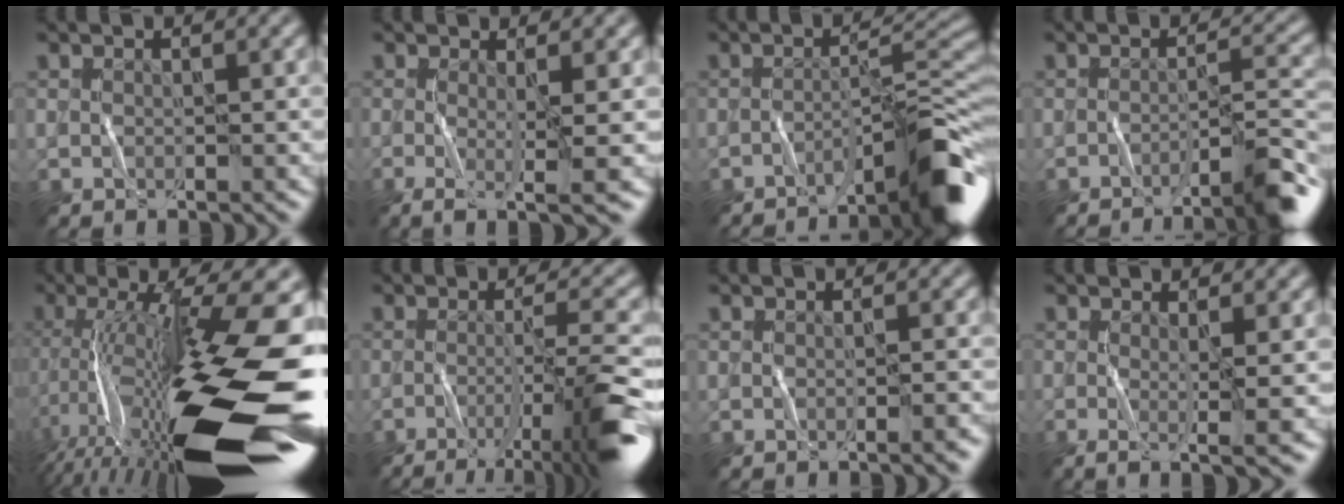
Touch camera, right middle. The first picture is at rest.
{"total": 4.1, "force": [-0.6, 0.7, 4.0], "torque": [-0.078, -0.009, -0.011]}
{"total": 6.4, "force": [-4.2, 0.5, 4.8], "torque": [-0.061, 0.020, -0.071]}
{"total": 5.2, "force": [-3.6, 0.6, 3.8], "torque": [-0.043, 0.014, -0.060]}
{"total": 19.3, "force": [-4.5, 6.0, 17.8], "torque": [-0.310, 0.001, -0.079]}
{"total": 8.6, "force": [-4.2, 1.4, 7.4], "torque": [-0.100, 0.005, -0.069]}
{"total": 1.1, "force": [-0.5, 0.1, 1.0], "torque": [-0.012, 0.002, -0.010]}
{"total": 3.0, "force": [-0.2, 0.5, 2.9], "torque": [-0.052, -0.006, -0.006]}